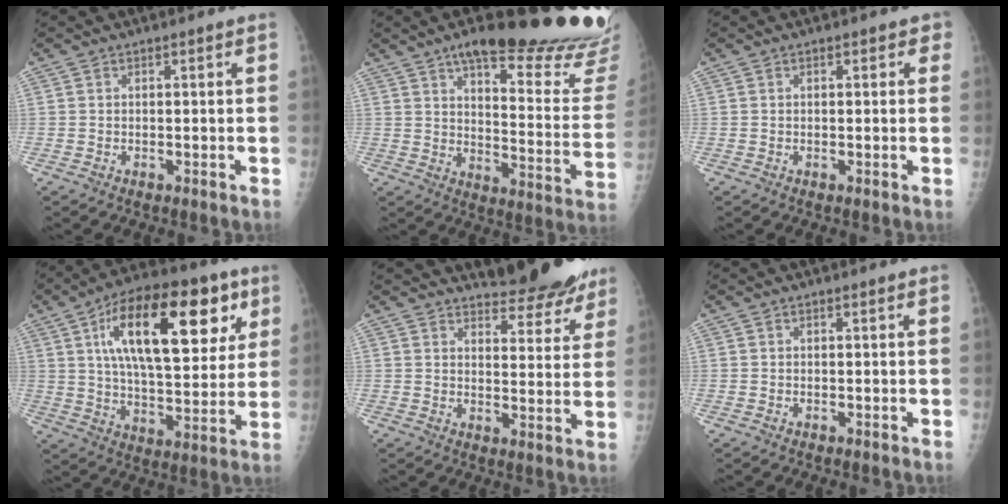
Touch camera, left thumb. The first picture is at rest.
{"total": 25.3, "force": [20.1, 4.7, 14.6], "torque": [-0.161, -0.135, 0.262]}
{"total": 1.3, "force": [0.5, 0.8, 0.9], "torque": [0.003, 0.003, 0.001]}
{"total": 25.4, "force": [9.7, 11.4, 20.5], "torque": [-0.288, -0.008, 0.153]}
{"total": 11.8, "force": [10.9, 3.4, 3.0], "torque": [-0.006, -0.079, 0.133]}
{"total": 0.0}